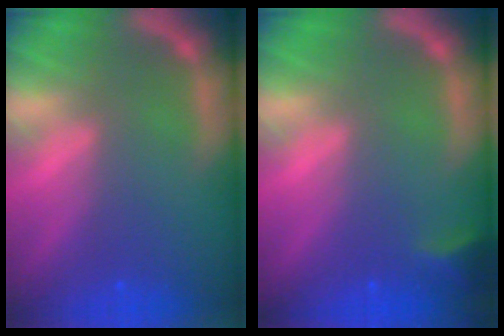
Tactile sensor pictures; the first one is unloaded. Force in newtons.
{"total": 1.9}